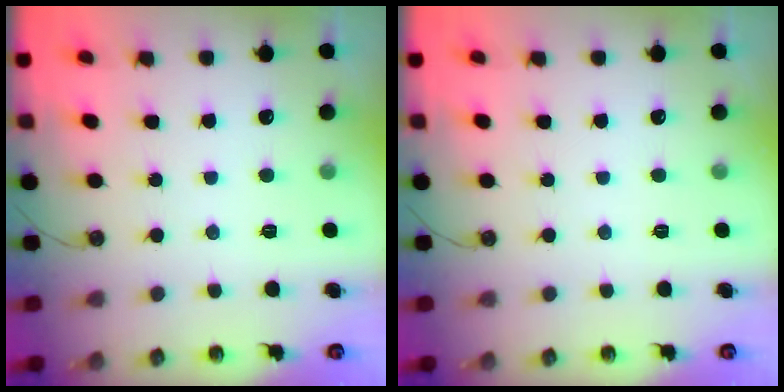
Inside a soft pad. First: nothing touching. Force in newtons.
{"total": 0.0}